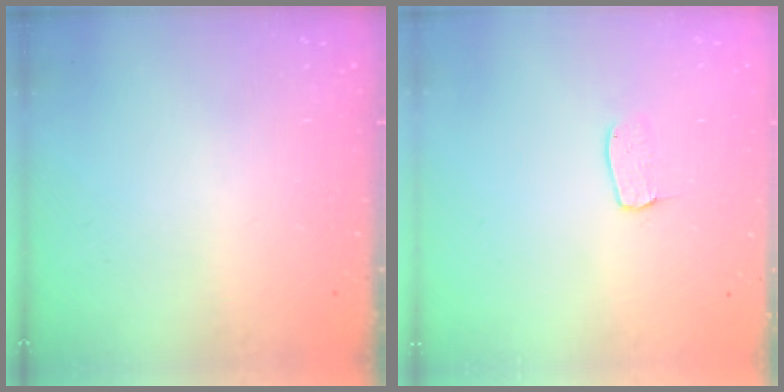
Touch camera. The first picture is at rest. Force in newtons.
{"total": 4.0, "press": 4.0, "slide": 0.2}